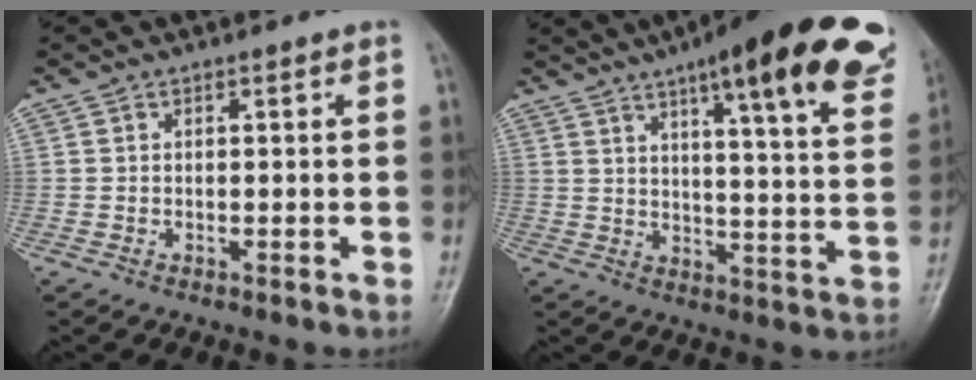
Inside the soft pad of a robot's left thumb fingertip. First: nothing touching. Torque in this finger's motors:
{"motor_torque": [1.16, 0.00, 1.40, -1.36, 0.16]}